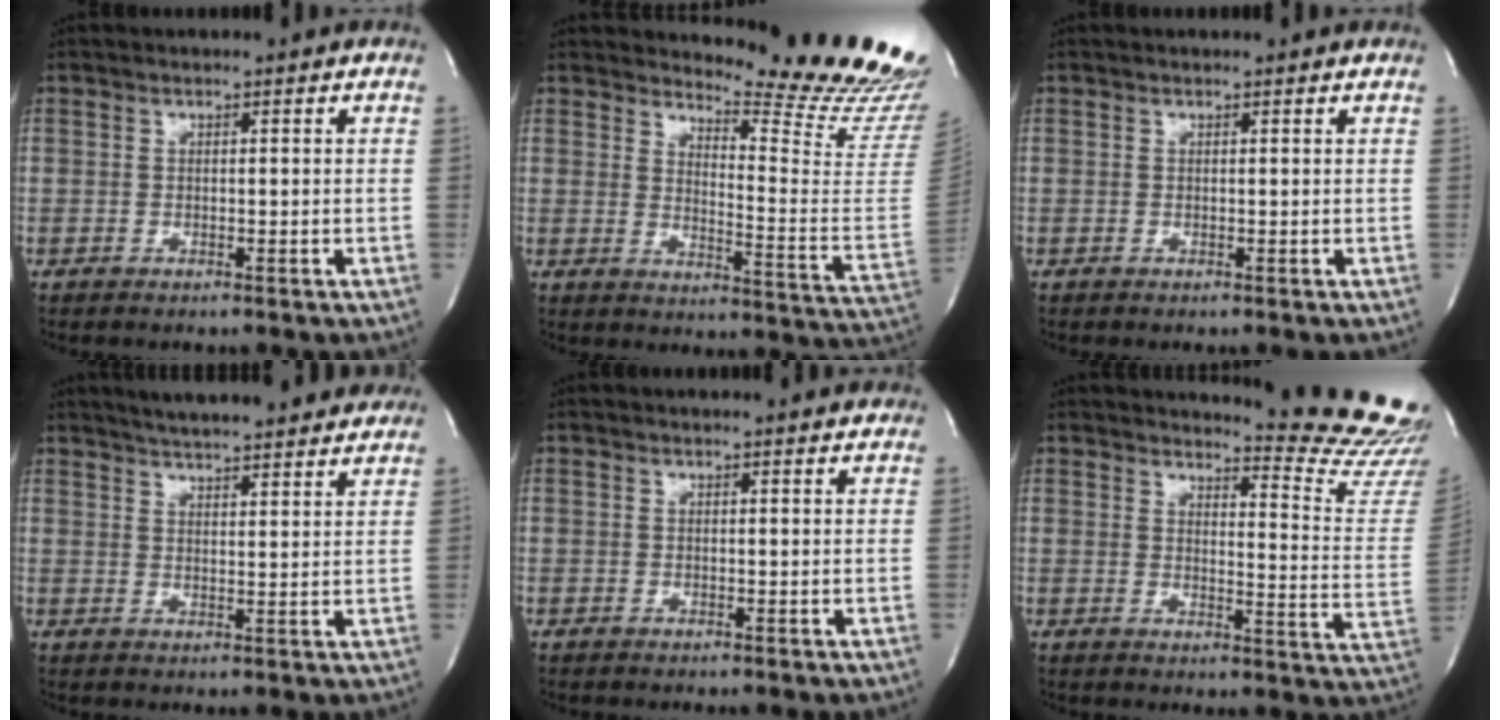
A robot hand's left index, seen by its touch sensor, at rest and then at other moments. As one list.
[{"total": 17.5, "force": [16.8, -0.1, 4.7], "torque": [-0.070, -0.161, 0.189]}, {"total": 0.7, "force": [0.6, 0.2, -0.1], "torque": [-0.009, -0.001, -0.002]}, {"total": 14.4, "force": [12.9, 2.3, 6.1], "torque": [-0.088, 0.012, 0.168]}, {"total": 2.4, "force": [2.3, 0.7, 0.5], "torque": [-0.009, 0.001, 0.011]}, {"total": 14.2, "force": [14.0, -1.4, 1.9], "torque": [-0.020, -0.161, 0.140]}]